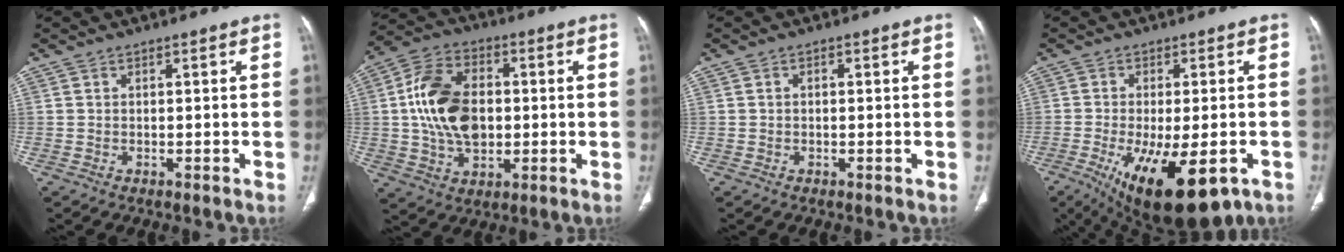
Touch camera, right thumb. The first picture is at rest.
{"total": 15.5, "force": [0.6, 10.2, 11.6], "torque": [-0.199, 0.015, 0.012]}
{"total": 0.6, "force": [0.0, 0.4, 0.4], "torque": [-0.007, 0.002, -0.001]}
{"total": 16.4, "force": [-6.4, 6.2, 13.8], "torque": [-0.223, -0.021, -0.083]}